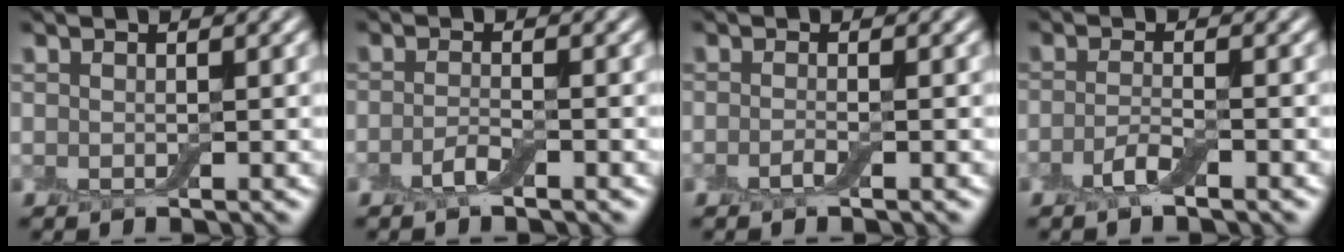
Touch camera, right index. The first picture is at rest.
{"total": 1.7, "force": [-1.0, 0.4, 1.3], "torque": [-0.028, 0.003, -0.025]}
{"total": 1.0, "force": [-0.6, 0.2, 0.8], "torque": [-0.018, -0.002, -0.013]}
{"total": 2.0, "force": [-1.2, 0.4, 1.5], "torque": [-0.034, 0.003, -0.029]}